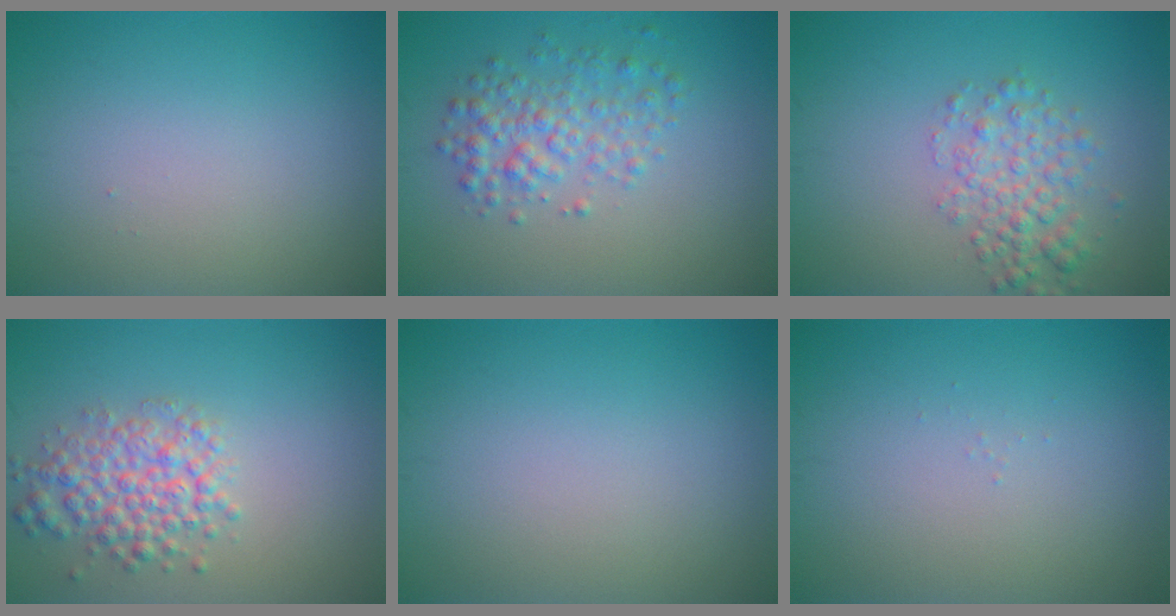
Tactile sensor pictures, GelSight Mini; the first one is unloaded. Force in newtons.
{"total": 3.3, "press": 3.3, "slide": 0.1}
{"total": 3.4, "press": 3.4, "slide": 0.1}
{"total": 4.0, "press": 4.0, "slide": 0.2}
{"total": 0.0}
{"total": 0.0}